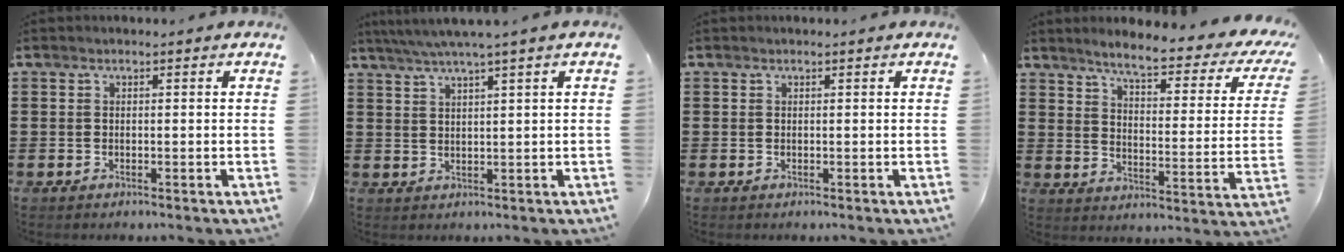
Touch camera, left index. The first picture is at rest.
{"total": 2.9, "force": [2.1, -0.6, 2.0], "torque": [-0.042, -0.005, 0.036]}
{"total": 0.0}
{"total": 5.6, "force": [4.5, 0.2, 3.3], "torque": [-0.078, -0.034, 0.065]}